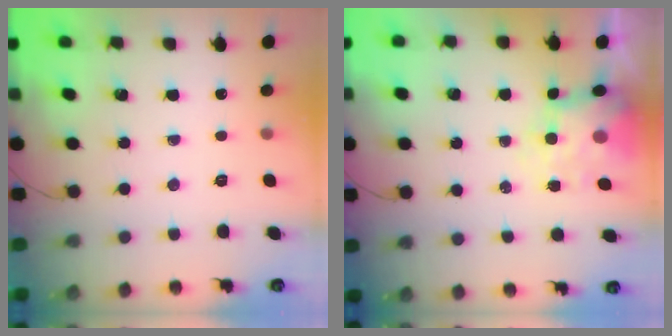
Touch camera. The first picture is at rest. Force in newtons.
{"total": 6.2, "press": 6.1, "slide": 1.4}